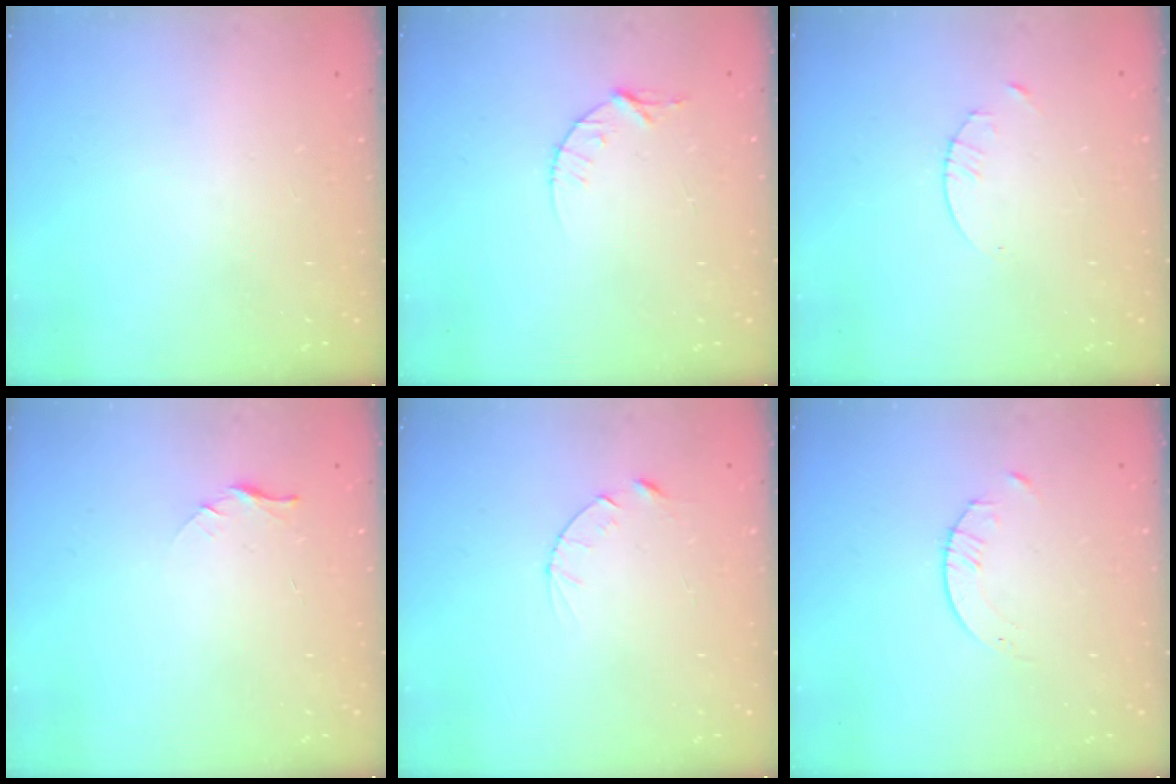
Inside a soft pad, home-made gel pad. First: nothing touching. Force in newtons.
{"total": 4.3, "press": 4.3, "slide": 0.5}
{"total": 1.7, "press": 1.6, "slide": 0.2}
{"total": 4.5, "press": 4.4, "slide": 0.4}
{"total": 4.1, "press": 4.0, "slide": 0.4}
{"total": 2.1, "press": 2.1, "slide": 0.3}